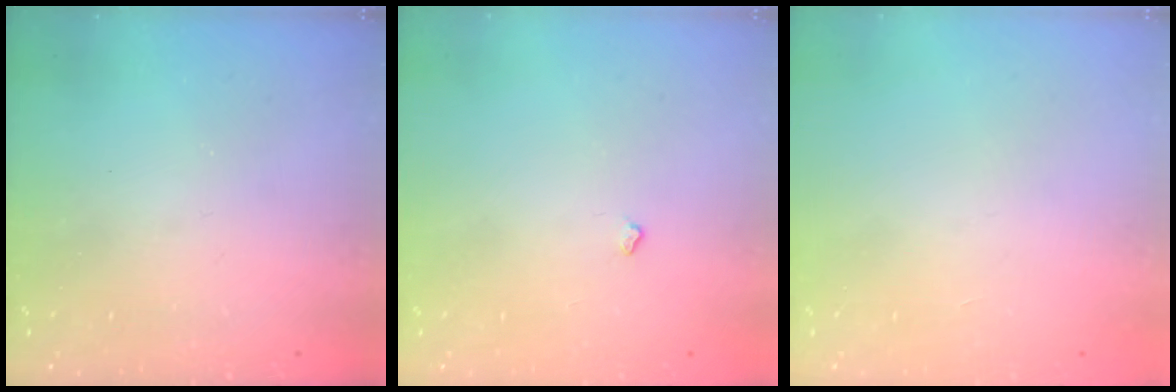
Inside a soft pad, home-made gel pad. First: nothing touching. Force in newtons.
{"total": 2.9, "press": 2.9, "slide": 0.5}
{"total": 0.0}